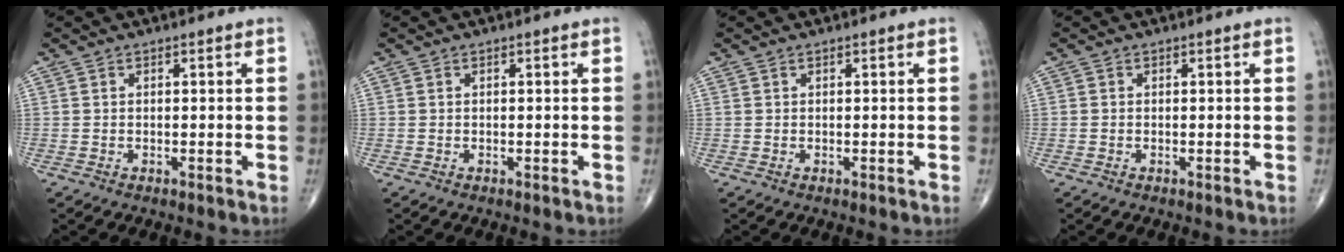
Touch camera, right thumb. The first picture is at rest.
{"total": 0.0}
{"total": 0.0}
{"total": 0.0}